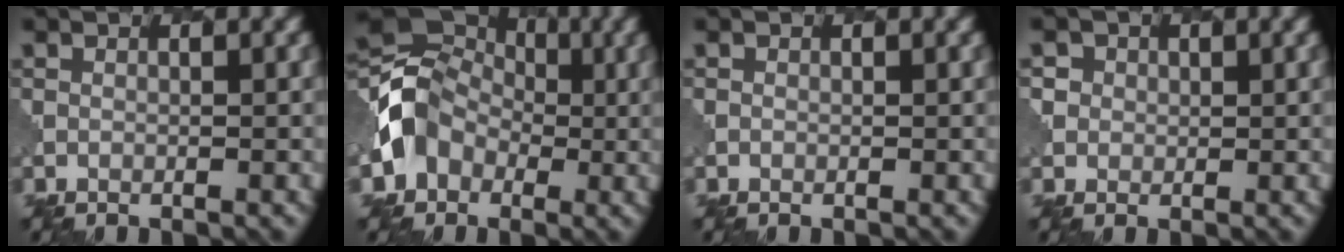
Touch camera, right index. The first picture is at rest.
{"total": 5.8, "force": [-1.1, 5.2, 2.4], "torque": [-0.042, 0.005, -0.035]}
{"total": 0.0}
{"total": 2.6, "force": [0.9, 2.4, 0.4], "torque": [0.014, 0.002, -0.005]}